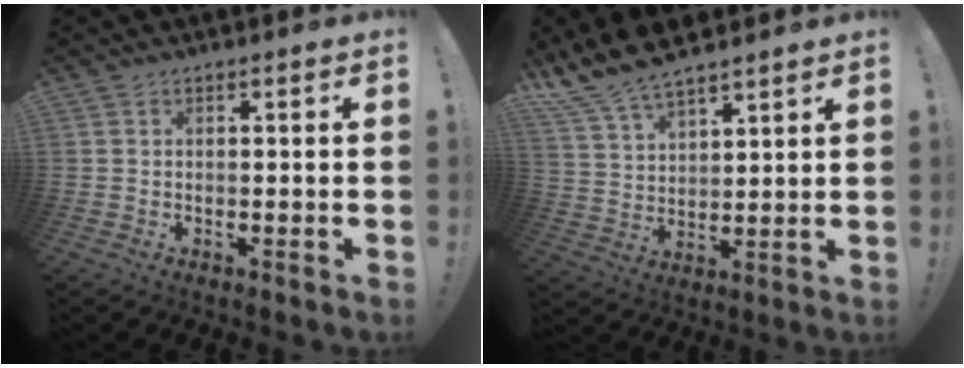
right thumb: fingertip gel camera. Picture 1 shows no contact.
{"total": 10.3, "force": [9.2, 3.2, 3.5], "torque": [-0.083, -0.061, 0.176]}